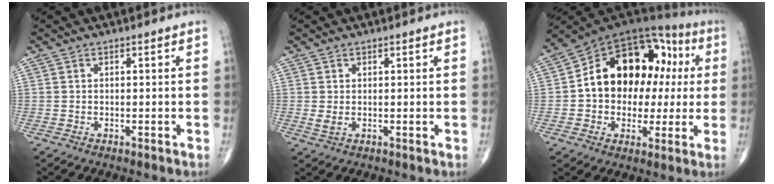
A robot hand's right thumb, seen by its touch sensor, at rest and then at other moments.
{"total": 1.4, "force": [0.3, 0.8, 1.2], "torque": [-0.022, -0.005, 0.008]}
{"total": 20.0, "force": [1.6, 14.4, 13.8], "torque": [-0.160, 0.048, 0.024]}